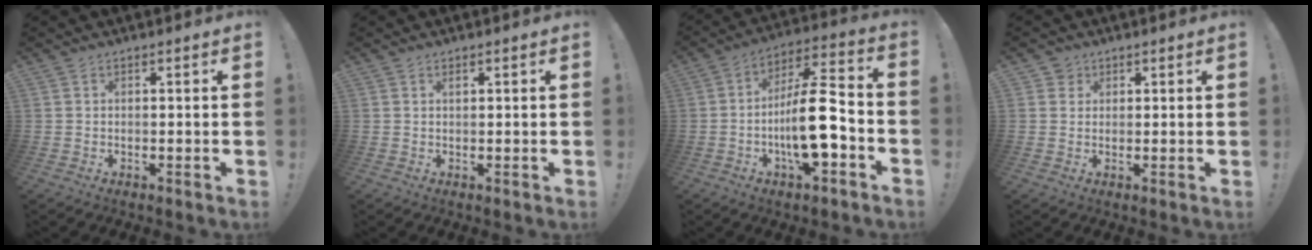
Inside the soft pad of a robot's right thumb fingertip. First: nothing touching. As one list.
[{"total": 0.7, "force": [0.5, 0.4, 0.3], "torque": [0.008, -0.006, 0.006]}, {"total": 17.7, "force": [-4.6, 5.3, 16.3], "torque": [-0.276, 0.021, -0.073]}, {"total": 2.7, "force": [1.6, 2.1, 0.5], "torque": [-0.009, -0.002, 0.028]}]